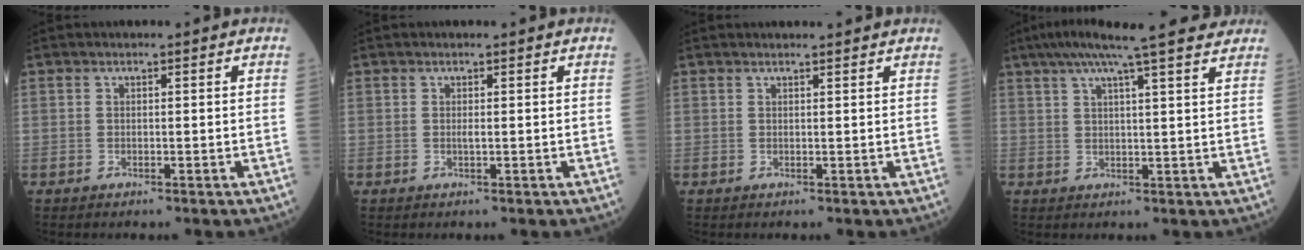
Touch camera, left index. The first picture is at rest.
{"total": 0.5, "force": [0.1, 0.0, 0.5], "torque": [-0.013, -0.001, 0.004]}
{"total": 2.9, "force": [2.8, -0.1, 0.9], "torque": [-0.012, 0.012, 0.033]}
{"total": 14.3, "force": [11.6, 0.9, 8.2], "torque": [-0.135, 0.035, 0.154]}